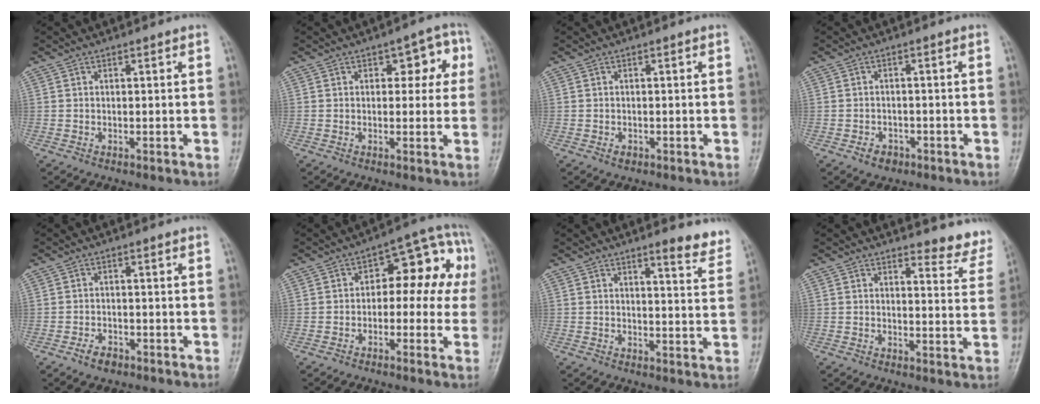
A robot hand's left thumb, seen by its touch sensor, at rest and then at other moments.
{"total": 6.3, "force": [1.8, 3.7, 4.7], "torque": [-0.015, 0.003, 0.014]}
{"total": 1.2, "force": [-0.6, 0.9, 0.6], "torque": [-0.006, 0.004, -0.010]}
{"total": 3.1, "force": [-1.7, 2.3, 1.2], "torque": [-0.009, 0.014, -0.022]}
{"total": 3.0, "force": [-1.9, 1.8, 1.5], "torque": [-0.025, 0.012, -0.031]}
{"total": 12.9, "force": [0.9, 7.5, 10.4], "torque": [-0.078, 0.051, 0.001]}
{"total": 6.1, "force": [4.9, 1.1, 3.5], "torque": [-0.028, -0.034, 0.052]}
{"total": 7.1, "force": [6.8, 2.0, 0.6], "torque": [0.028, -0.052, 0.057]}